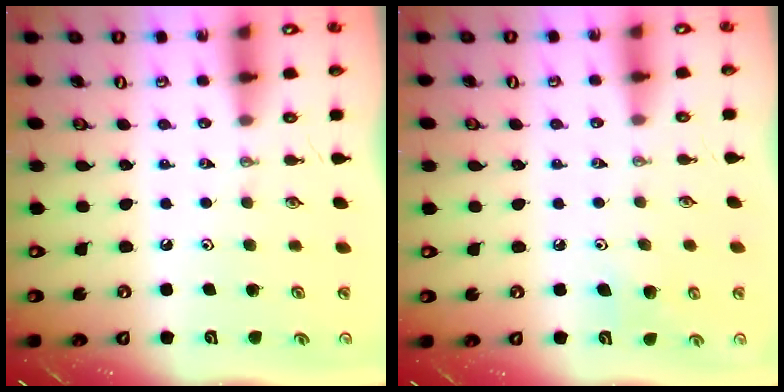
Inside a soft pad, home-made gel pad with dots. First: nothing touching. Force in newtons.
{"total": 6.8, "press": 6.6, "slide": 1.5}